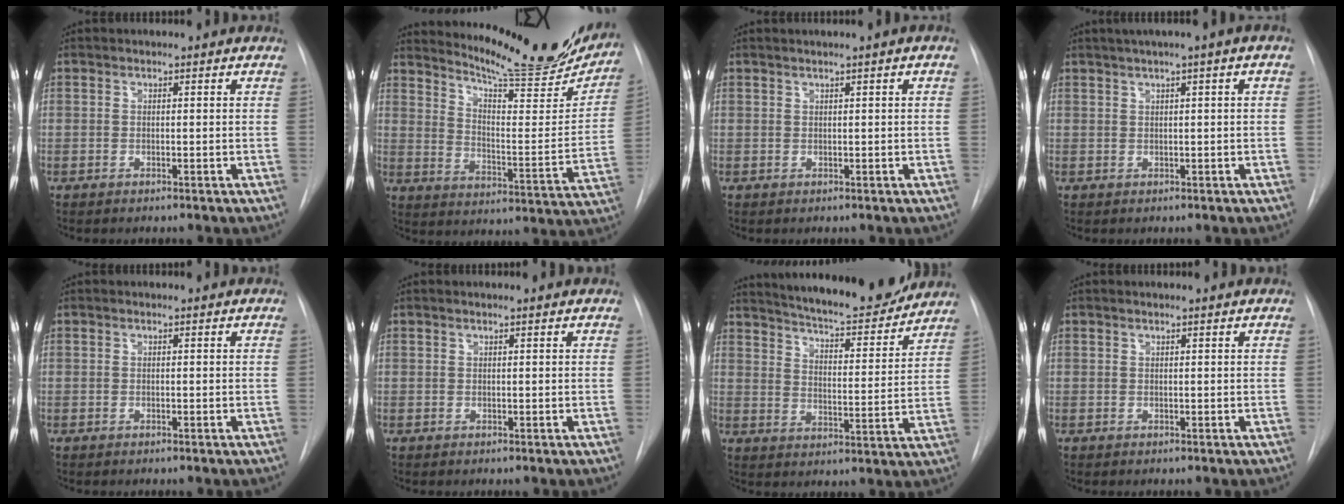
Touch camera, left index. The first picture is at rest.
{"total": 20.9, "force": [19.2, 2.4, 7.8], "torque": [-0.116, -0.067, 0.255]}
{"total": 1.5, "force": [0.7, -0.3, 1.3], "torque": [-0.027, 0.004, 0.015]}
{"total": 4.4, "force": [2.0, -0.2, 3.9], "torque": [-0.066, 0.017, 0.033]}
{"total": 0.0}
{"total": 1.5, "force": [1.4, -0.2, 0.6], "torque": [-0.016, 0.012, 0.020]}
{"total": 18.2, "force": [16.8, 2.3, 6.6], "torque": [-0.103, -0.023, 0.231]}
{"total": 1.3, "force": [1.2, -0.2, 0.5], "torque": [-0.017, 0.009, 0.021]}